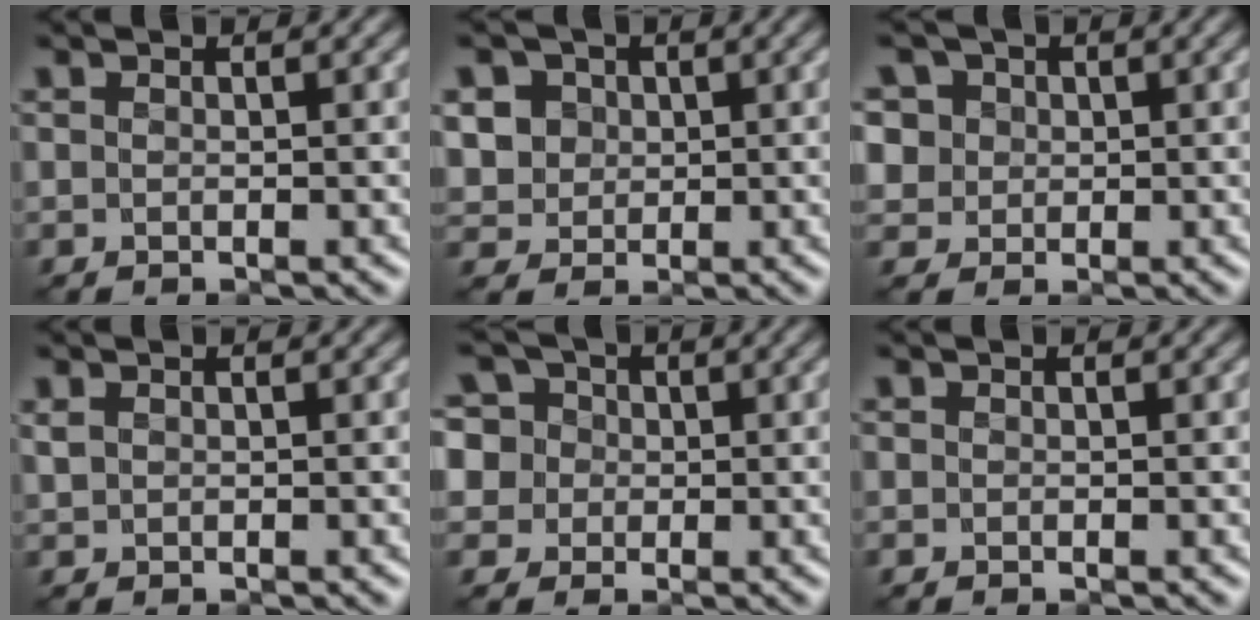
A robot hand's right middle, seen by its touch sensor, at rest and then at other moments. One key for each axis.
{"total": 5.2, "fx": 1.7, "fy": 4.5, "fz": 2.0, "tx": -0.056, "ty": 0.019, "tz": 0.030}
{"total": 6.2, "fx": 2.8, "fy": 5.0, "fz": 2.3, "tx": -0.057, "ty": 0.019, "tz": 0.036}
{"total": 0.8, "fx": 0.4, "fy": 0.5, "fz": 0.4, "tx": -0.014, "ty": 0.000, "tz": 0.013}
{"total": 8.0, "fx": 2.7, "fy": 6.7, "fz": 3.3, "tx": -0.062, "ty": 0.037, "tz": 0.011}
{"total": 0.0}